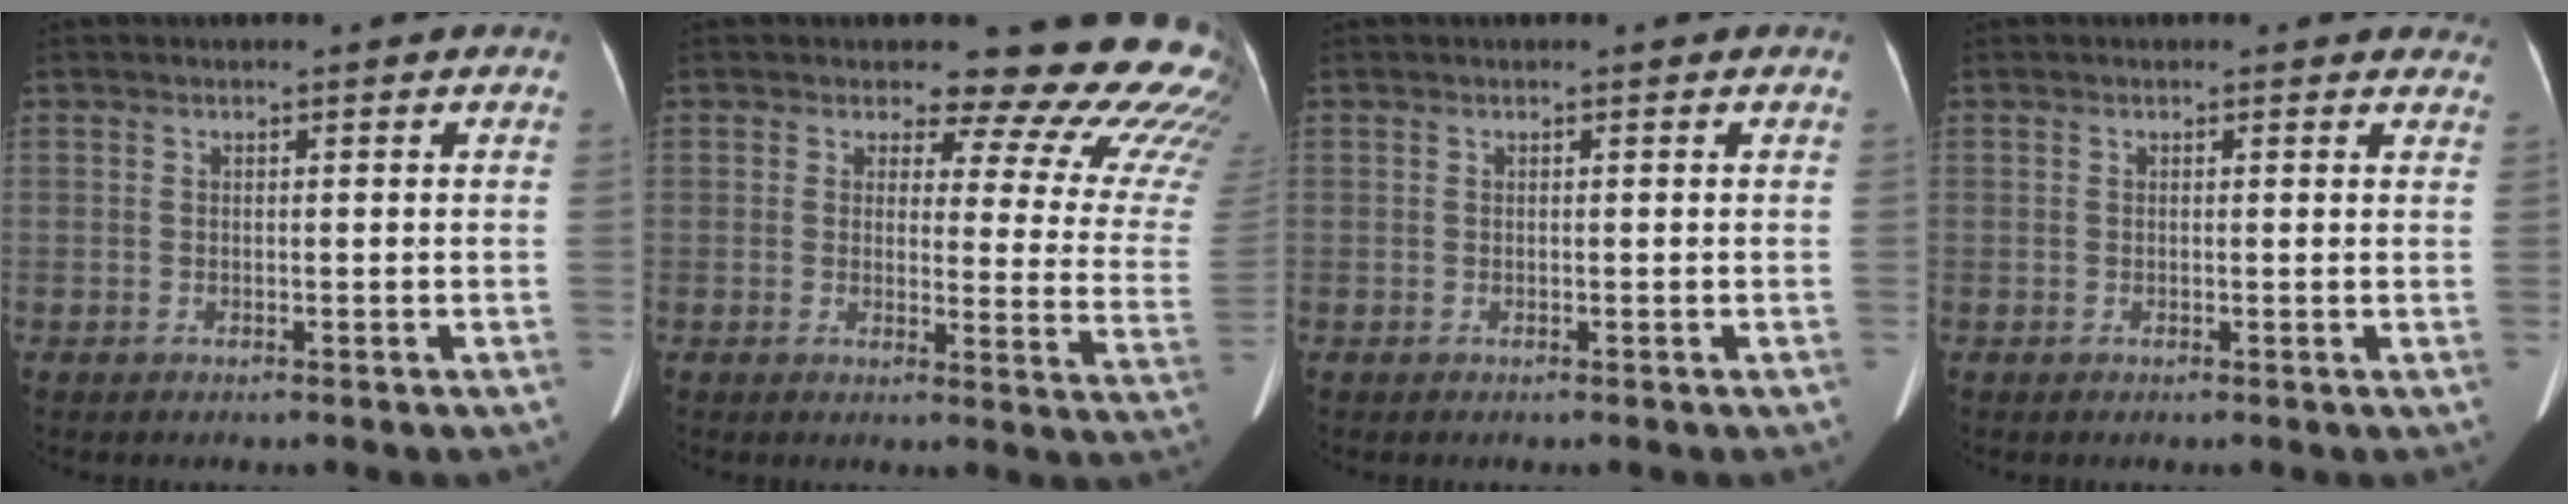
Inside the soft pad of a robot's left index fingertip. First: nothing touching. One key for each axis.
{"total": 19.1, "fx": 17.1, "fy": 5.2, "fz": 6.8, "tx": -0.050, "ty": -0.106, "tz": 0.160}
{"total": 0.0}
{"total": 4.1, "fx": 3.8, "fy": 1.5, "fz": 0.4, "tx": 0.015, "ty": -0.010, "tz": 0.012}